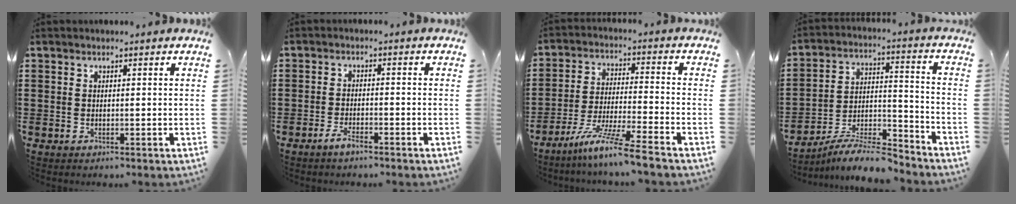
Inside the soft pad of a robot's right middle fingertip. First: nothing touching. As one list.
[{"total": 2.5, "force": [-1.9, 0.5, 1.6], "torque": [-0.028, 0.004, -0.035]}, {"total": 8.8, "force": [-7.2, -0.9, 5.0], "torque": [-0.097, -0.014, -0.140]}, {"total": 9.2, "force": [-8.5, 0.9, 3.4], "torque": [-0.050, 0.017, -0.162]}]